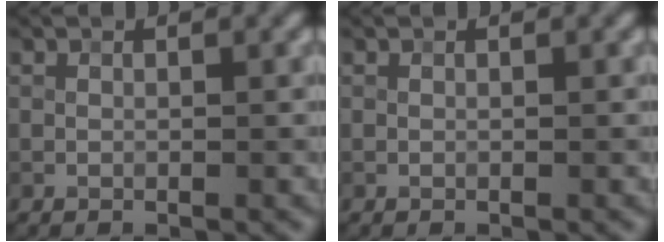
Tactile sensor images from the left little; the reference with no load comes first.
{"total": 0.0}